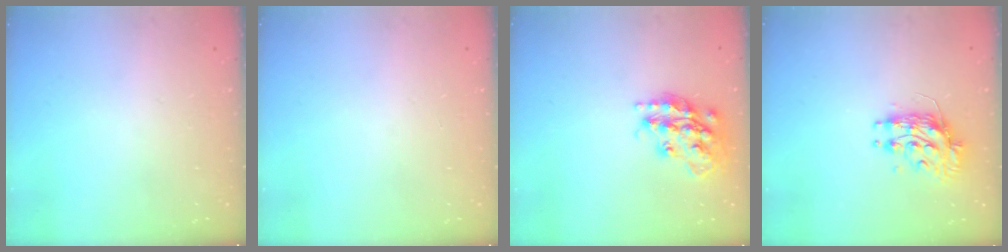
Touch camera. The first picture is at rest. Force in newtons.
{"total": 0.0}
{"total": 18.3, "press": 18.3, "slide": 1.0}
{"total": 9.2, "press": 9.2, "slide": 0.7}